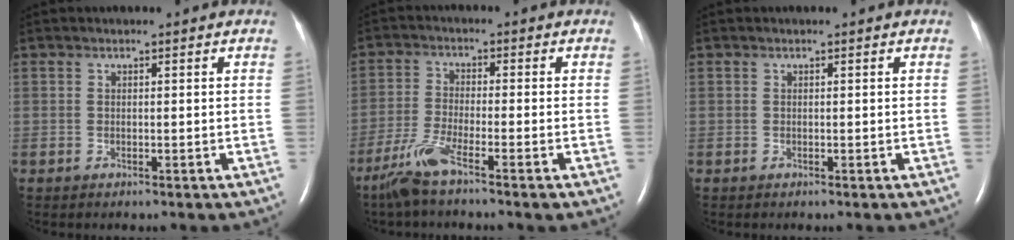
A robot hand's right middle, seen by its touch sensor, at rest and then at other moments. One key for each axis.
{"total": 6.2, "fx": -4.4, "fy": 0.1, "fz": 4.4, "tx": -0.101, "ty": -0.017, "tz": -0.091}
{"total": 0.0}